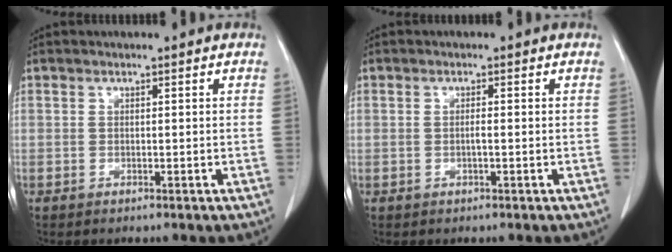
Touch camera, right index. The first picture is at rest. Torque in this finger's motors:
{"motor_torque": [-0.09, 0.00, -0.01, 0.00]}